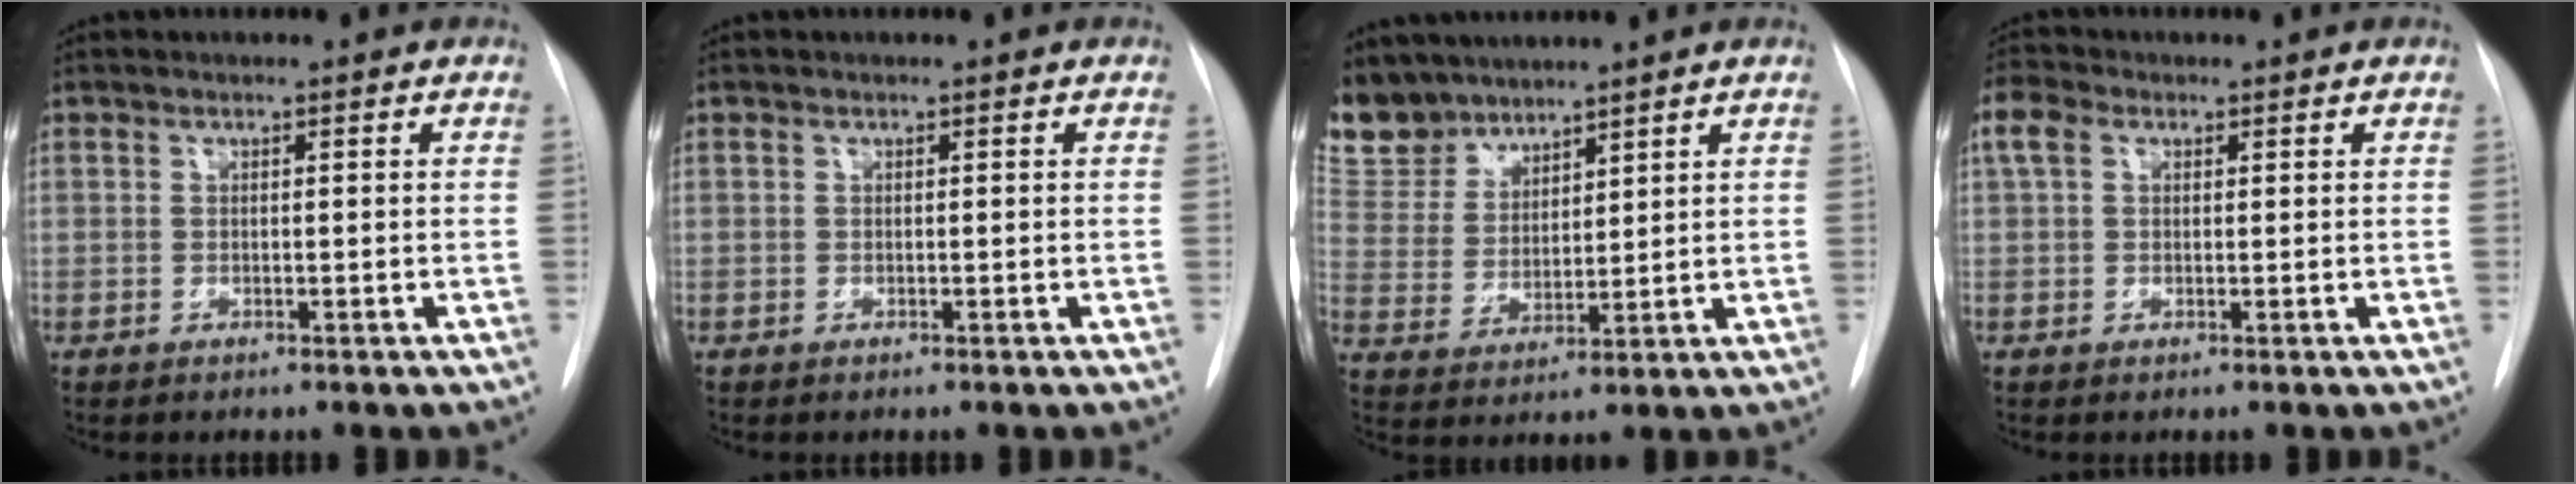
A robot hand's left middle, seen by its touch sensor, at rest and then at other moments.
{"total": 0.0}
{"total": 9.8, "force": [8.6, 4.4, 1.0], "torque": [-0.026, 0.008, 0.187]}
{"total": 3.3, "force": [1.3, 2.3, 1.9], "torque": [-0.050, 0.022, 0.026]}